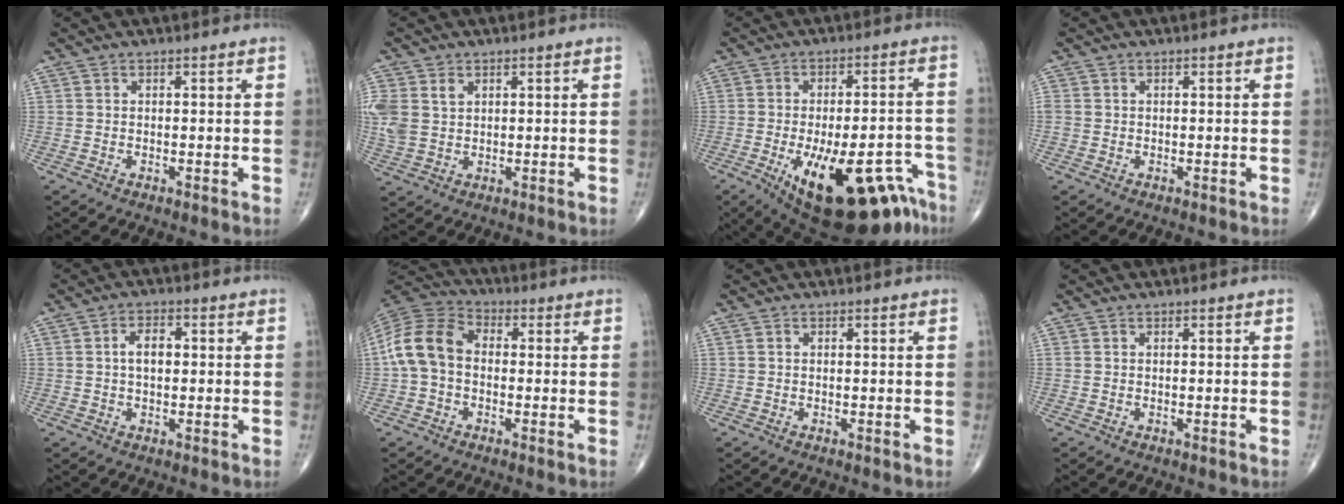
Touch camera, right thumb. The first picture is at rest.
{"total": 7.2, "force": [2.1, 5.2, 4.4], "torque": [-0.108, 0.004, 0.053]}
{"total": 22.4, "force": [-12.9, 8.4, 16.3], "torque": [-0.168, 0.054, -0.175]}
{"total": 1.0, "force": [0.0, 0.9, 0.4], "torque": [-0.008, 0.002, 0.001]}
{"total": 4.2, "force": [0.4, 2.4, 3.4], "torque": [-0.056, 0.008, 0.004]}
{"total": 11.2, "force": [-0.6, 8.0, 7.8], "torque": [-0.150, 0.032, -0.025]}
{"total": 0.0}
{"total": 0.0}